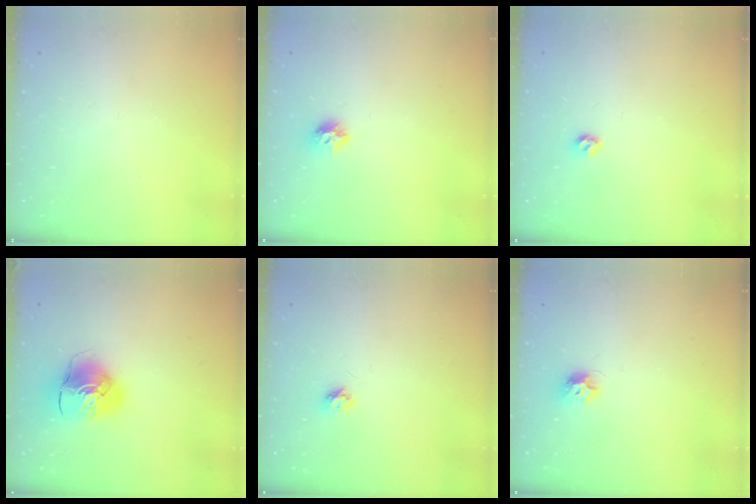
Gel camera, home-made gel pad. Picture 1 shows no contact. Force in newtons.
{"total": 8.2, "press": 8.2, "slide": 0.3}
{"total": 5.3, "press": 5.3, "slide": 0.7}
{"total": 8.9, "press": 8.9, "slide": 1.2}
{"total": 3.9, "press": 3.8, "slide": 0.5}
{"total": 7.1, "press": 7.1, "slide": 0.5}